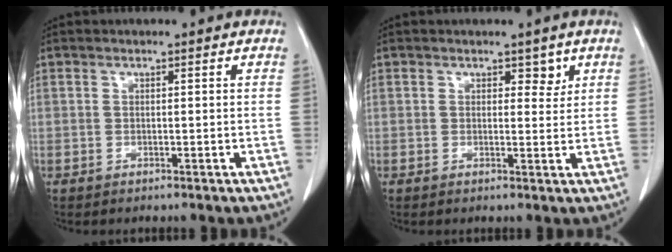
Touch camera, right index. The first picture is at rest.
{"total": 2.0, "force": [1.2, 1.3, 1.0], "torque": [-0.007, -0.004, 0.016]}